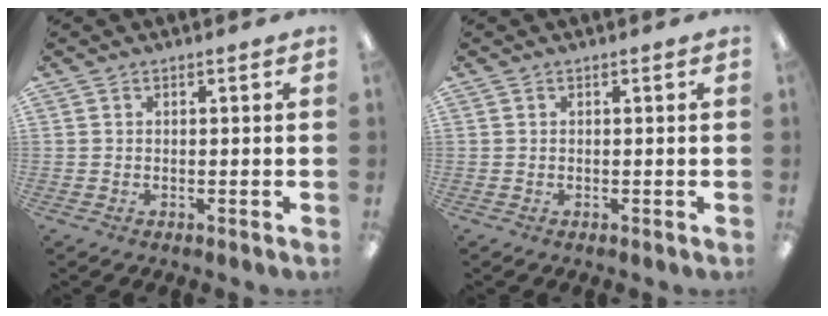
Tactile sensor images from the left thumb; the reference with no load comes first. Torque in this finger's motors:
{"motor_torque": [0.00, 0.00, -0.02, -0.01, 0.00]}